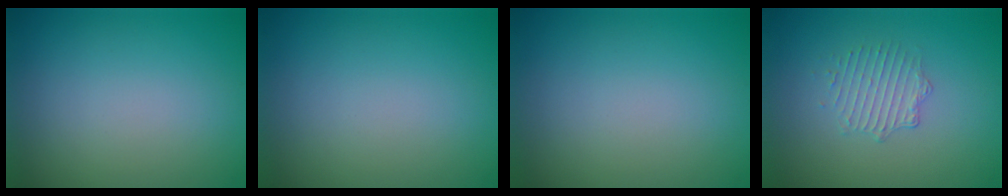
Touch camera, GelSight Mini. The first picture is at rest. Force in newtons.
{"total": 0.0}
{"total": 0.0}
{"total": 1.7, "press": 1.1, "slide": 1.3}